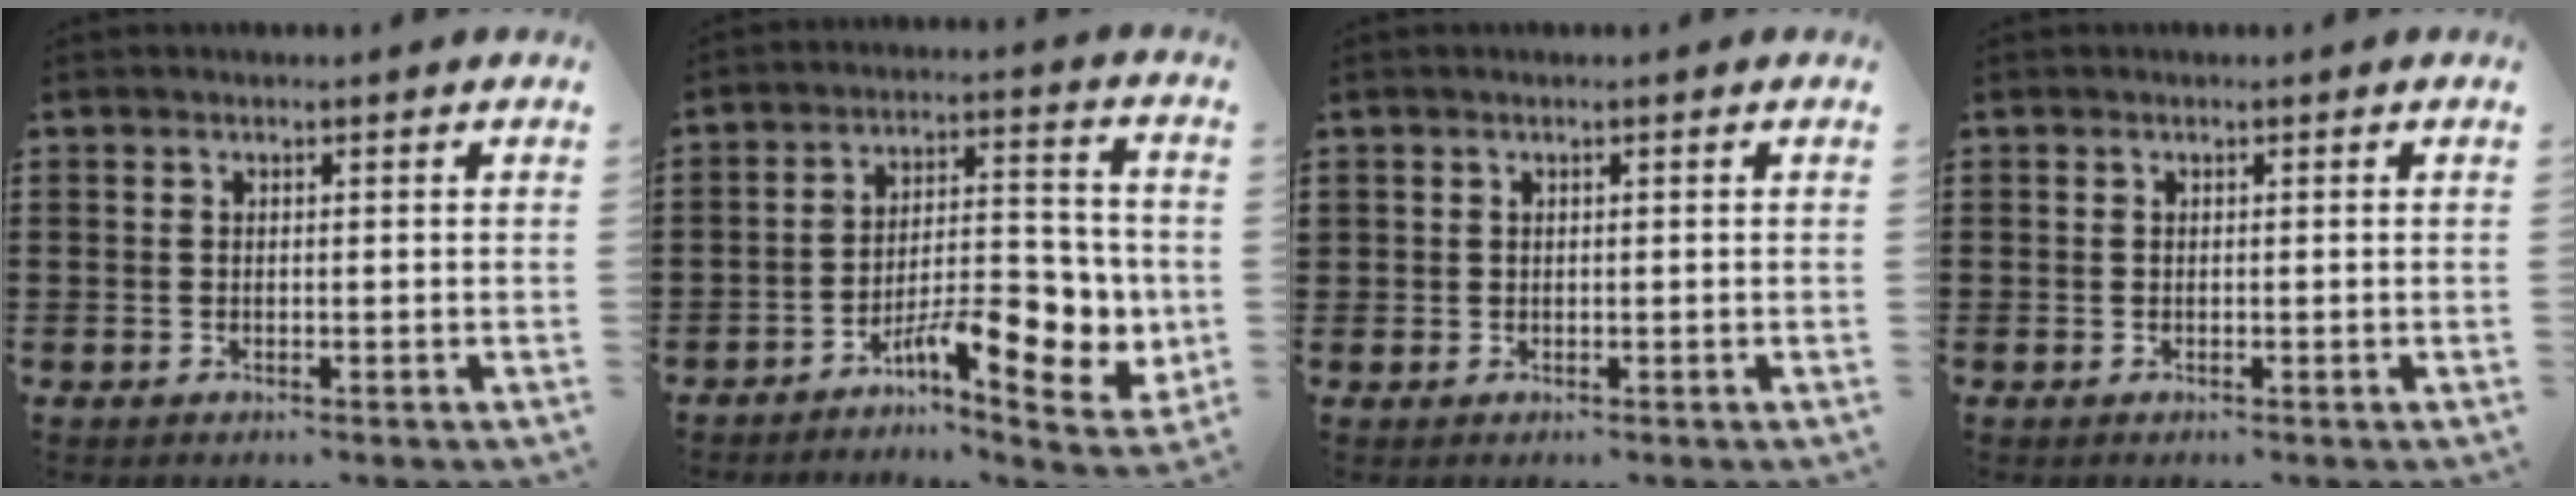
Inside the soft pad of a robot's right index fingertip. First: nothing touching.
{"total": 10.8, "force": [-5.2, 3.9, 8.6], "torque": [-0.109, 0.003, -0.093]}
{"total": 0.6, "force": [0.3, 0.5, 0.0], "torque": [-0.002, 0.004, 0.005]}
{"total": 0.0}